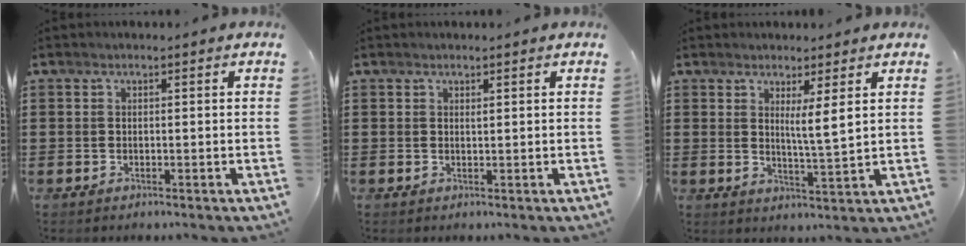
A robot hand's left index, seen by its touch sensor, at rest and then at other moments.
{"total": 0.5, "force": [0.4, 0.1, 0.3], "torque": [-0.008, 0.001, 0.009]}
{"total": 4.3, "force": [2.6, -0.3, 3.5], "torque": [-0.059, -0.017, 0.039]}